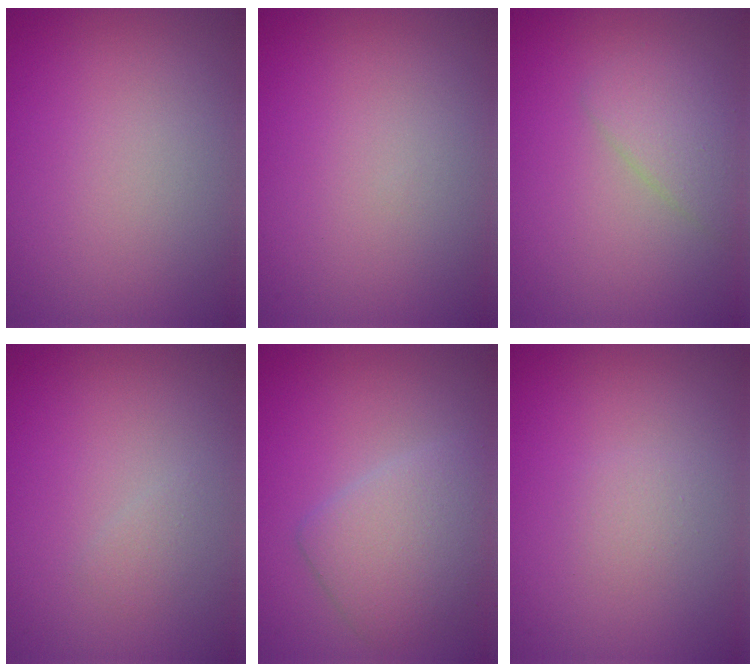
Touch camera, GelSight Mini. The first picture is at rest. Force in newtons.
{"total": 0.0}
{"total": 2.3, "press": 2.3, "slide": 0.0}
{"total": 0.8, "press": 0.8, "slide": 0.1}
{"total": 4.3, "press": 4.3, "slide": 0.2}
{"total": 0.8, "press": 0.8, "slide": 0.0}